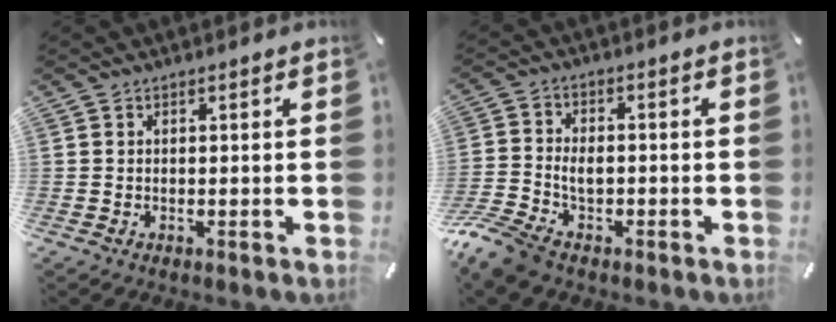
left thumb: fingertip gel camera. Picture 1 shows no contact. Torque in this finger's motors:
{"motor_torque": [-0.30, 1.71, 0.51, 0.51, 0.11]}